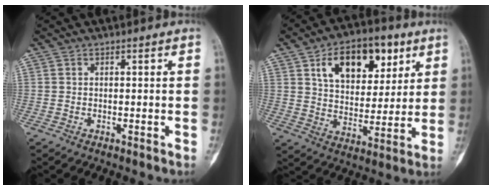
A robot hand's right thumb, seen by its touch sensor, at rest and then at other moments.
{"total": 16.9, "force": [7.5, 10.1, 11.2], "torque": [-0.123, -0.018, 0.126]}